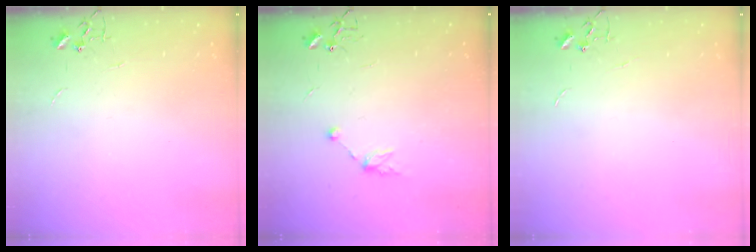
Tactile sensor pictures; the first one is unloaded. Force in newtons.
{"total": 6.4, "press": 6.2, "slide": 1.5}
{"total": 0.0}